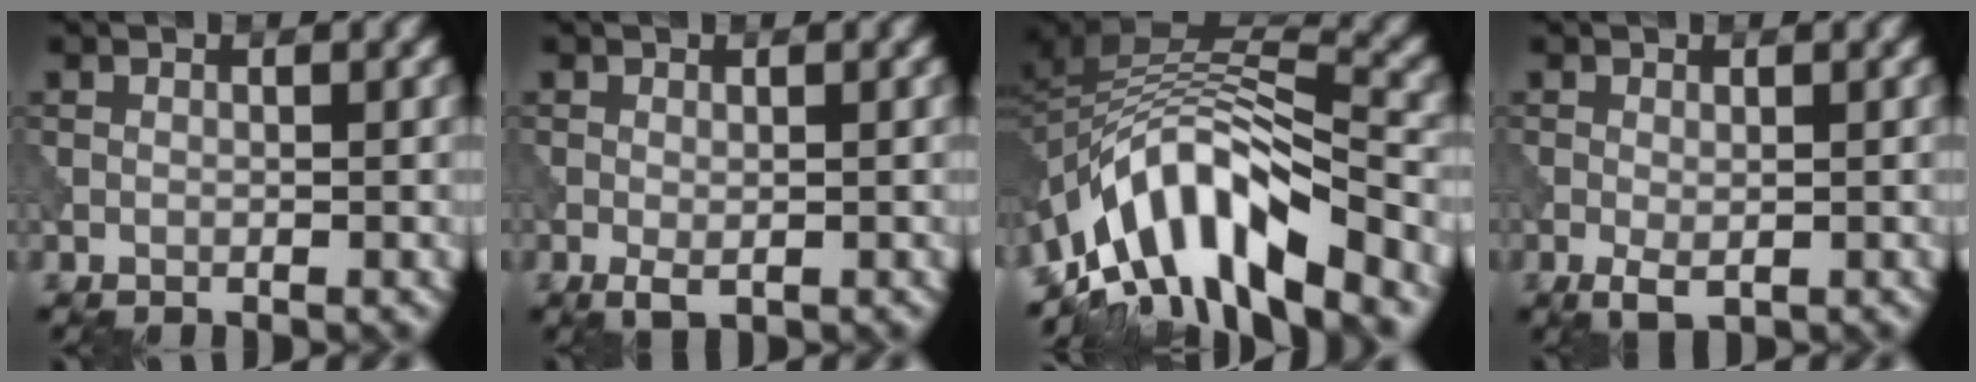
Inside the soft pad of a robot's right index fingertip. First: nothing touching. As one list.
[{"total": 1.2, "force": [-0.4, 0.6, 1.0], "torque": [-0.020, -0.006, -0.006]}, {"total": 10.9, "force": [-6.3, 4.5, 7.6], "torque": [-0.118, 0.011, -0.123]}, {"total": 1.6, "force": [-0.5, 0.7, 1.3], "torque": [-0.025, -0.007, -0.006]}]